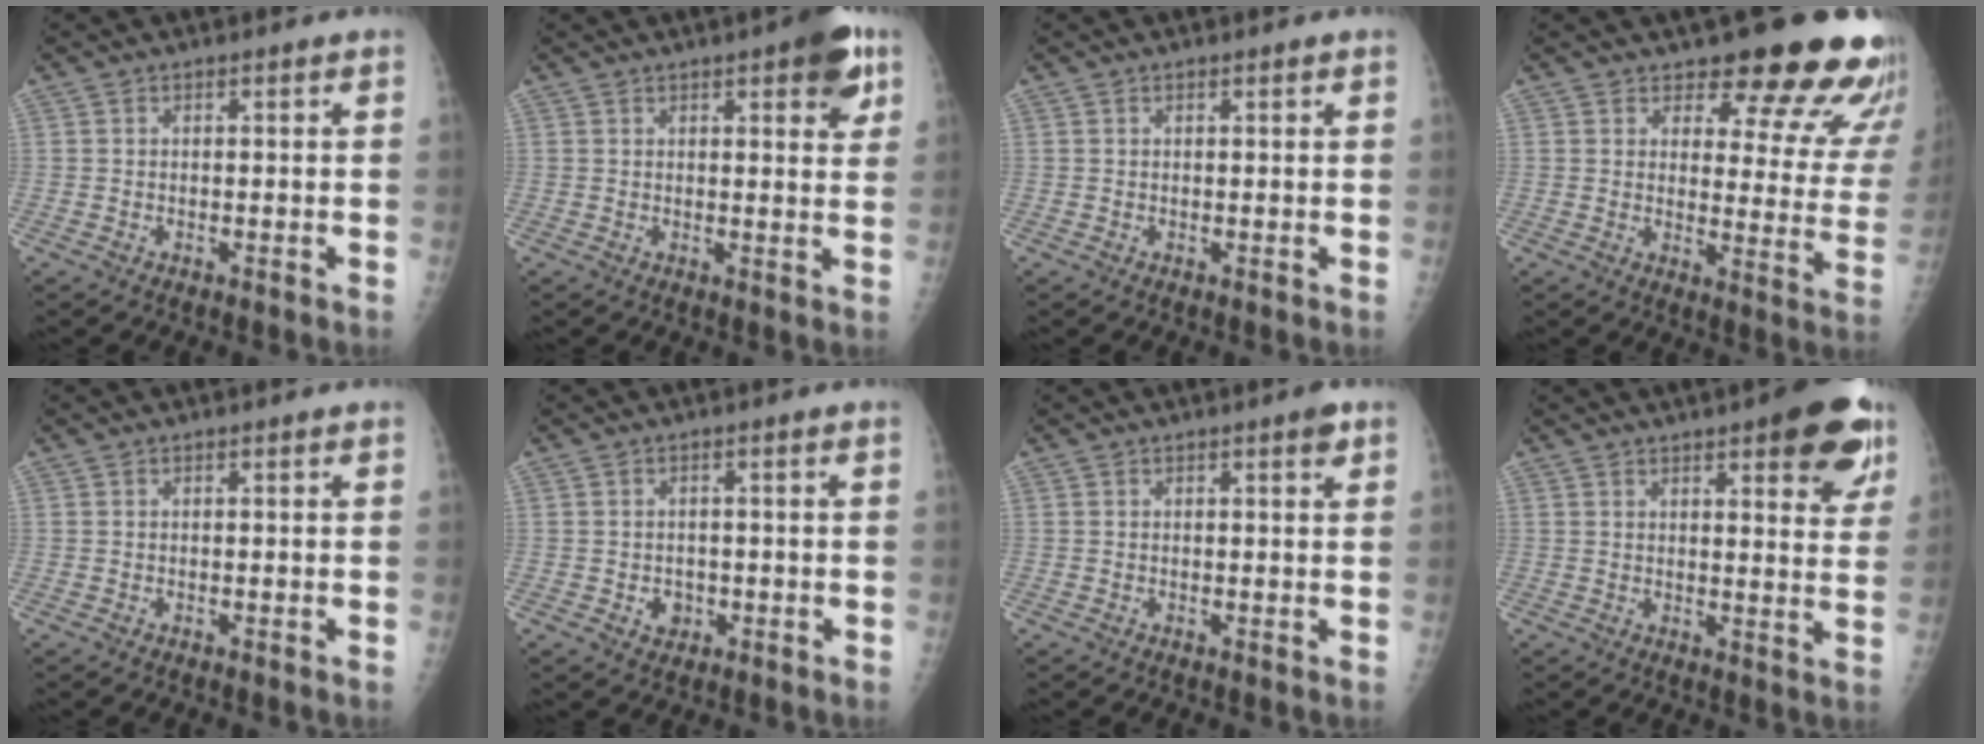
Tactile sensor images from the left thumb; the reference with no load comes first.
{"total": 8.0, "force": [4.1, 2.7, 6.3], "torque": [-0.059, -0.013, 0.046]}
{"total": 0.7, "force": [0.5, 0.1, 0.5], "torque": [-0.005, 0.000, 0.007]}
{"total": 18.2, "force": [15.6, 5.6, 7.6], "torque": [-0.042, -0.119, 0.173]}
{"total": 0.0}
{"total": 2.6, "force": [-0.7, 2.2, 1.1], "torque": [-0.004, 0.003, -0.003]}
{"total": 1.7, "force": [1.0, 0.4, 1.4], "torque": [-0.018, -0.003, 0.011]}
{"total": 13.5, "force": [7.6, 4.1, 10.4], "torque": [-0.088, -0.032, 0.090]}